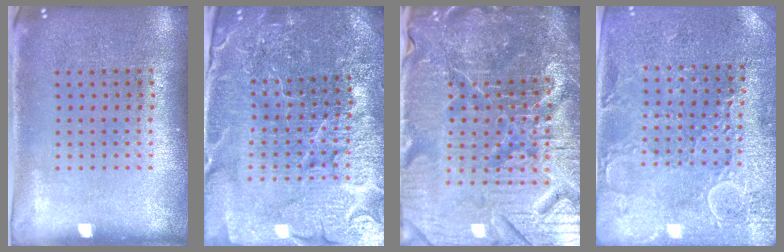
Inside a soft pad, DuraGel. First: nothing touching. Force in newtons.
{"total": 5.7, "press": 5.2, "slide": 2.3}
{"total": 7.2, "press": 6.4, "slide": 3.3}
{"total": 2.9, "press": 2.8, "slide": 0.4}